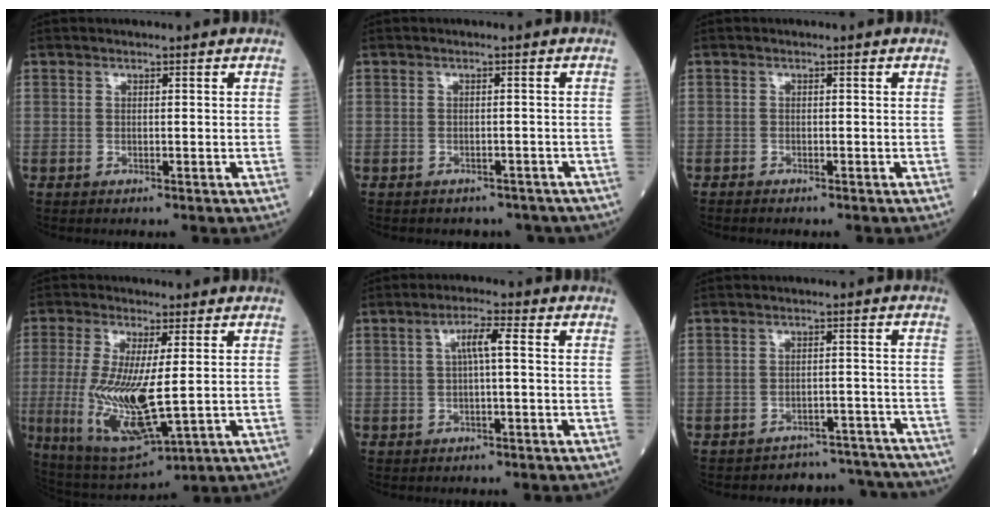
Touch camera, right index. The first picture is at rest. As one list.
[{"total": 7.1, "force": [-5.9, 3.7, 1.2], "torque": [-0.006, 0.005, -0.059]}, {"total": 1.0, "force": [-1.0, 0.2, 0.3], "torque": [-0.006, -0.001, -0.017]}, {"total": 13.8, "force": [-1.1, 3.2, 13.4], "torque": [-0.277, -0.028, -0.006]}, {"total": 3.7, "force": [0.5, 0.3, 3.6], "torque": [-0.067, 0.011, 0.008]}, {"total": 10.9, "force": [-10.4, 3.0, -0.9], "torque": [0.031, 0.042, -0.118]}]